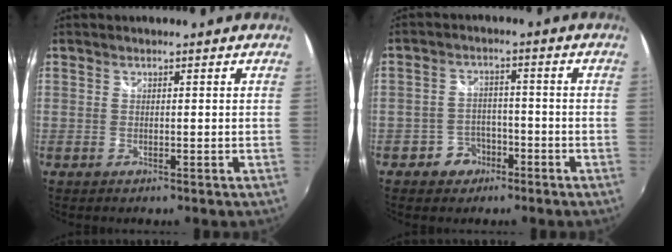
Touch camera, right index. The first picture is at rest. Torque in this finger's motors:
{"motor_torque": [0.02, 0.06, -0.04, -0.01]}